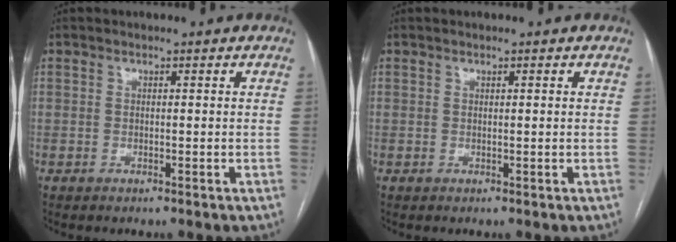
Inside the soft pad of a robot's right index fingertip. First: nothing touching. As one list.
[{"total": 0.0}]